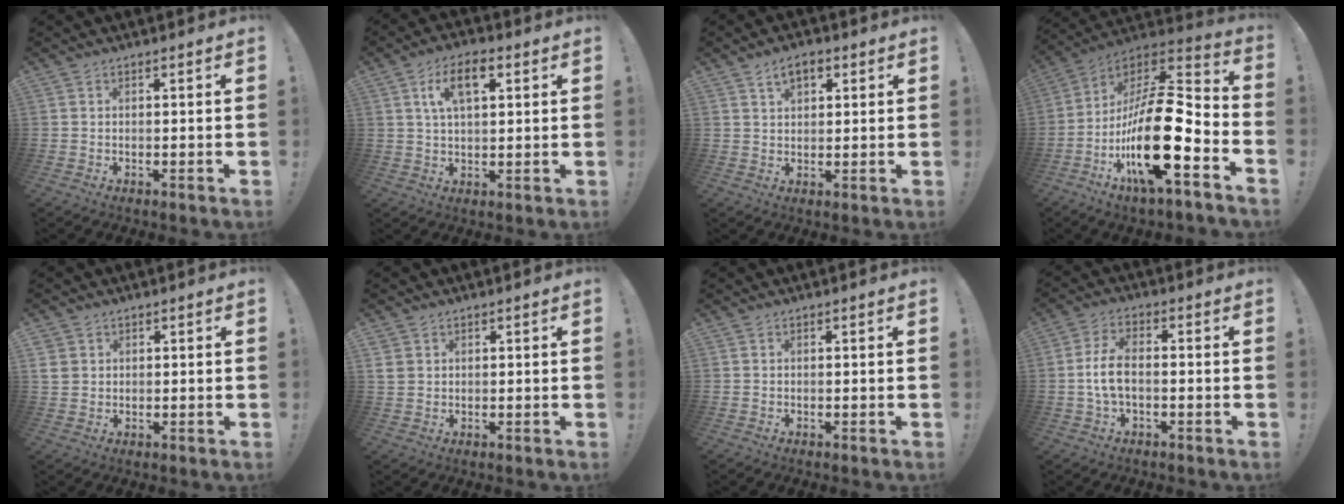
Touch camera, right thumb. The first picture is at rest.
{"total": 9.0, "force": [3.5, 4.2, 7.1], "torque": [-0.109, 0.001, 0.059]}
{"total": 5.2, "force": [2.5, 3.1, 3.3], "torque": [-0.052, 0.001, 0.044]}
{"total": 25.1, "force": [-8.0, 7.3, 22.7], "torque": [-0.418, 0.026, -0.137]}
{"total": 3.6, "force": [1.4, 3.1, 1.0], "torque": [-0.012, -0.003, 0.029]}
{"total": 3.1, "force": [1.6, 2.4, 0.9], "torque": [-0.009, -0.005, 0.031]}
{"total": 0.0}
{"total": 7.2, "force": [-1.1, 3.5, 6.2], "torque": [-0.132, 0.004, -0.020]}